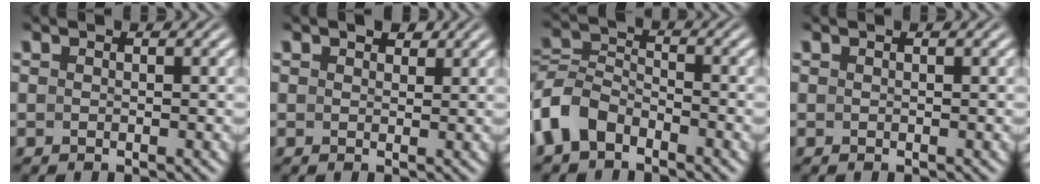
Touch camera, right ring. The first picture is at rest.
{"total": 1.1, "force": [1.0, 0.4, 0.3], "torque": [-0.002, -0.004, 0.021]}
{"total": 6.0, "force": [-3.1, 4.6, 2.3], "torque": [-0.063, -0.017, -0.051]}
{"total": 0.0}